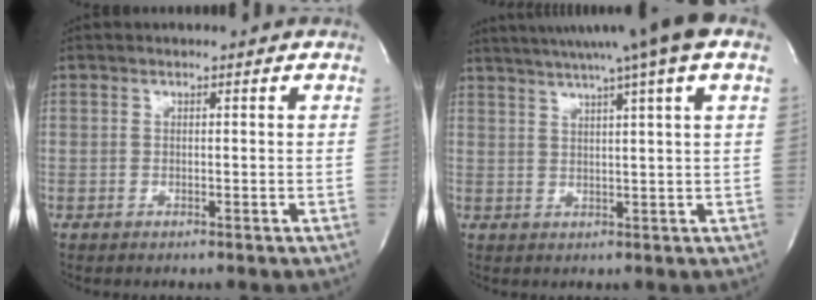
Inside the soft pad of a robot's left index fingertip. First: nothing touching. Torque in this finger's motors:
{"motor_torque": [0.76, -0.88, 0.40, 0.21]}